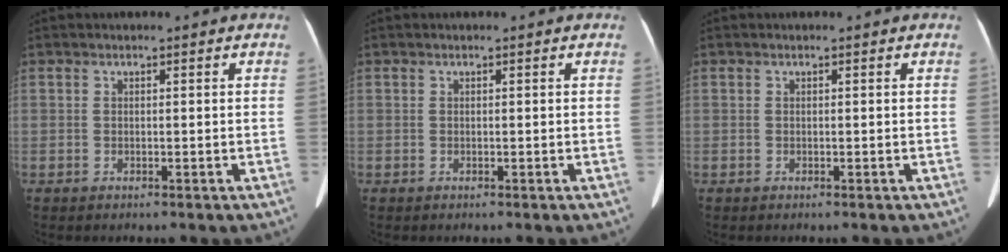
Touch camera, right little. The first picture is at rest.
{"total": 0.0}
{"total": 0.0}